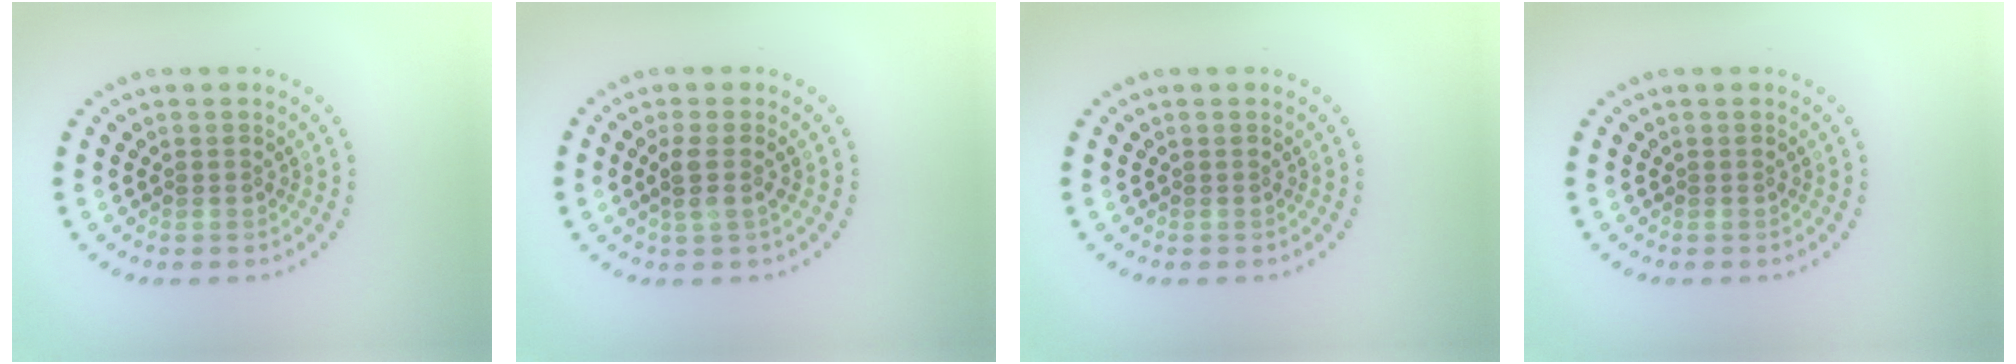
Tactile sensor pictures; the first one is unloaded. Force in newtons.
{"total": 1.8, "press": 1.6, "slide": 0.9}
{"total": 0.0}
{"total": 0.0}